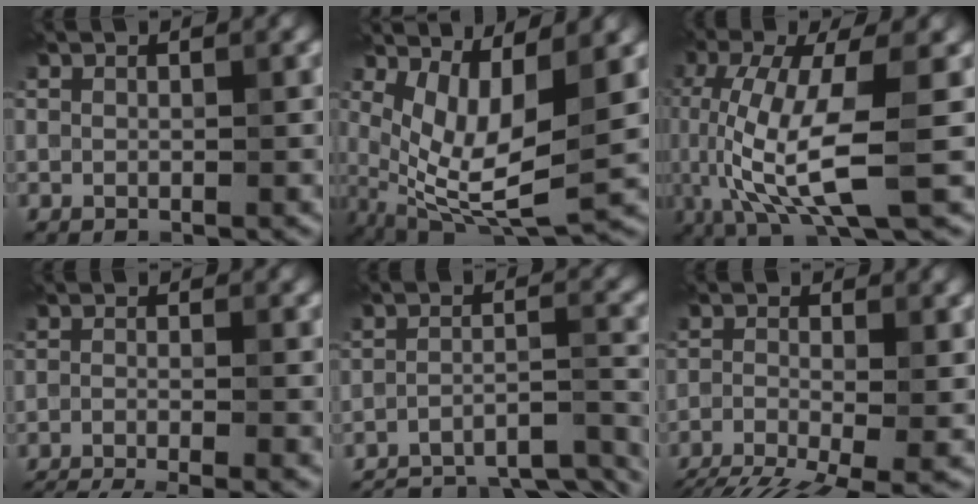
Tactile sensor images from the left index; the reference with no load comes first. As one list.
[{"total": 7.7, "force": [1.1, 2.8, 7.1], "torque": [-0.147, -0.019, 0.026]}, {"total": 9.6, "force": [-0.6, 2.9, 9.2], "torque": [-0.183, -0.013, -0.007]}, {"total": 9.1, "force": [-7.5, 2.5, 4.6], "torque": [-0.054, -0.025, -0.094]}, {"total": 14.7, "force": [-13.7, 2.8, 4.7], "torque": [-0.058, -0.001, -0.180]}, {"total": 9.7, "force": [-6.9, 3.1, 6.0], "torque": [-0.109, -0.035, -0.098]}]